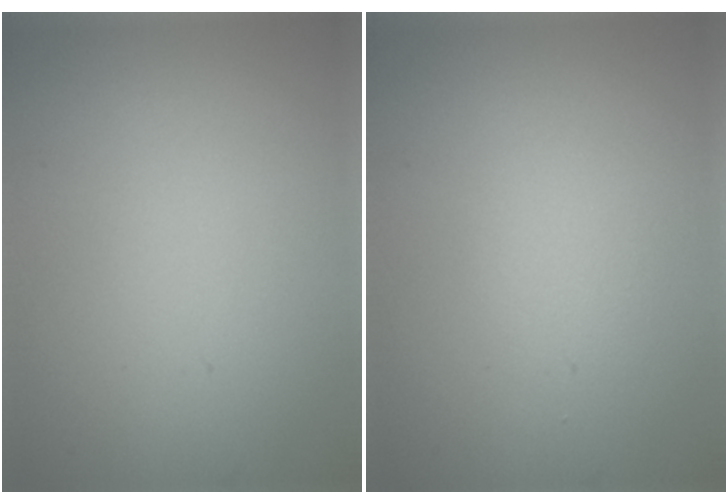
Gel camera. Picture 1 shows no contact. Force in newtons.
{"total": 1.2, "press": 1.2, "slide": 0.1}